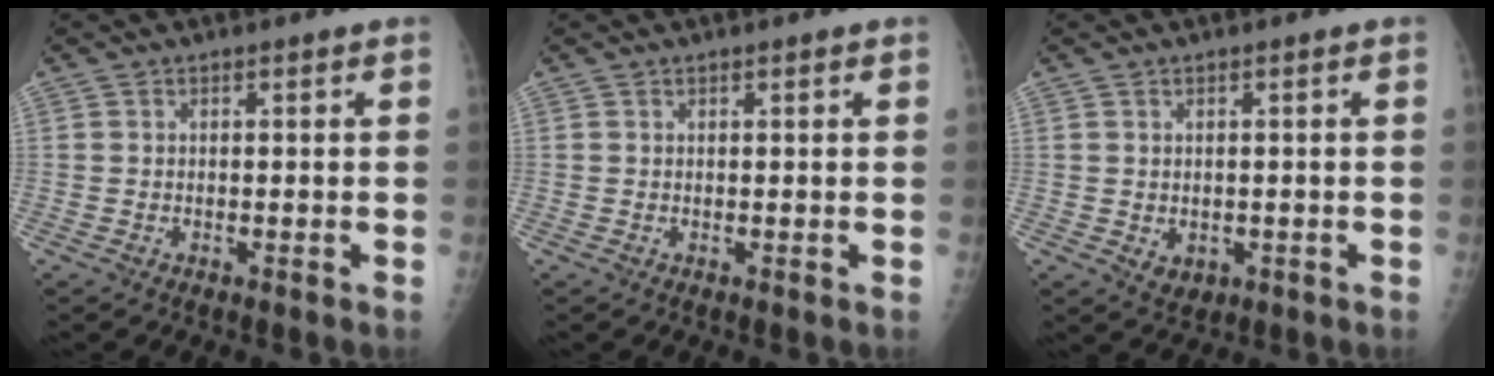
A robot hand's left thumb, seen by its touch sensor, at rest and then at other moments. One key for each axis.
{"total": 0.6, "fx": 0.4, "fy": 0.2, "fz": 0.5, "tx": -0.006, "ty": 0.000, "tz": 0.004}
{"total": 3.0, "fx": -0.5, "fy": 2.4, "fz": 1.7, "tx": -0.016, "ty": -0.002, "tz": 0.004}